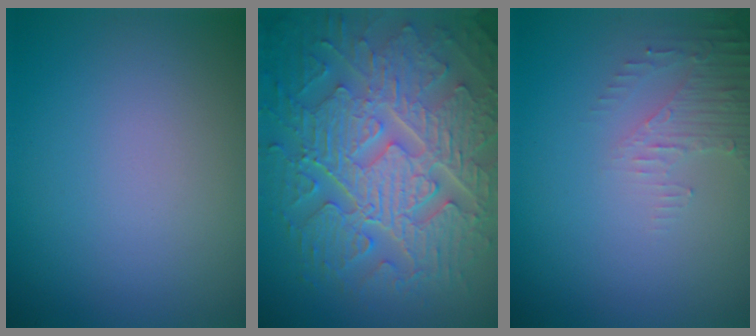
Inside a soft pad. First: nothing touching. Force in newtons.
{"total": 10.7, "press": 7.1, "slide": 8.0}
{"total": 2.2, "press": 2.1, "slide": 0.5}